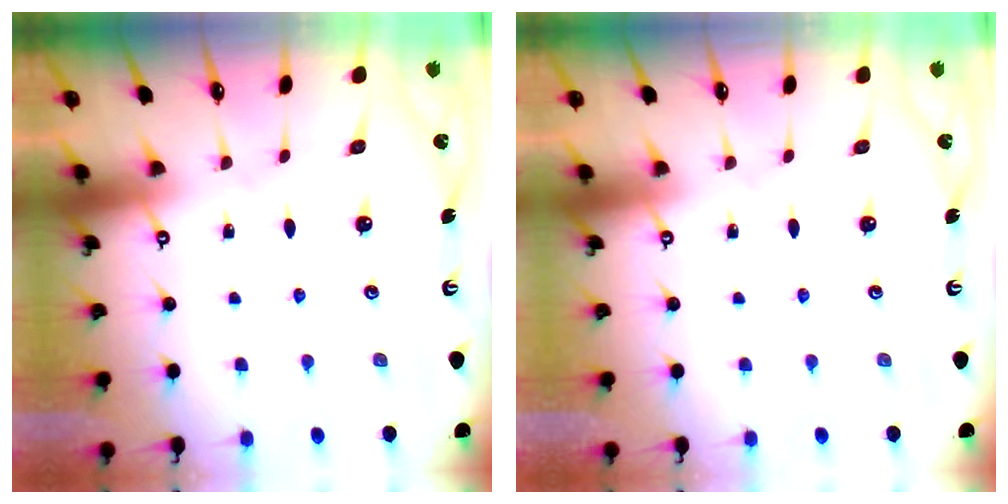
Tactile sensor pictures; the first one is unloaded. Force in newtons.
{"total": 0.0}